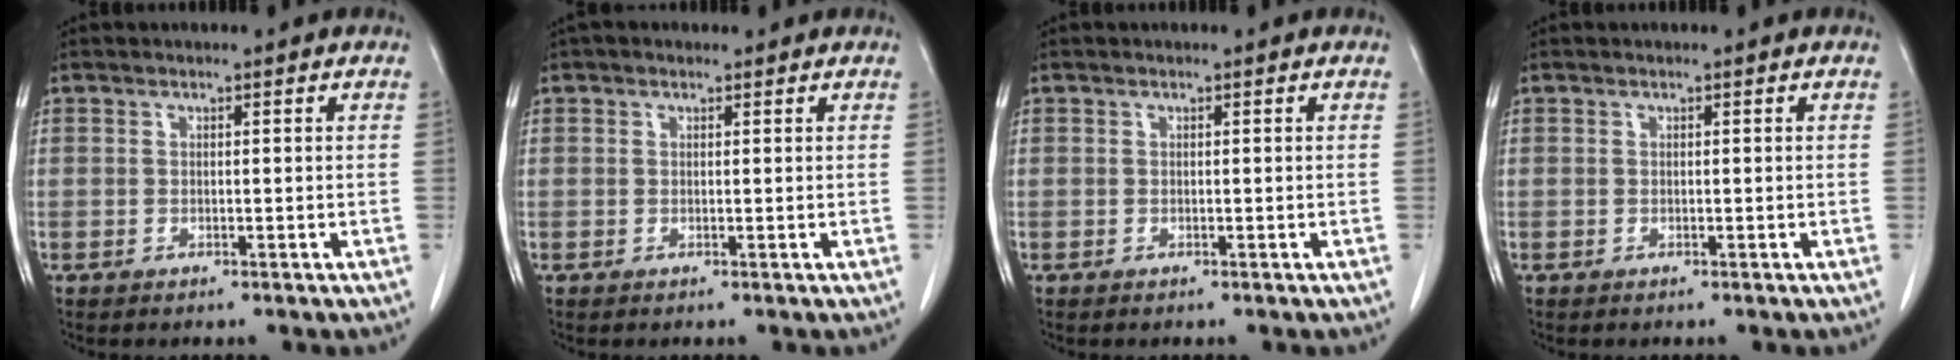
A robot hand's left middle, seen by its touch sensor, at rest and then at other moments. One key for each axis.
{"total": 1.0, "fx": 0.7, "fy": 0.6, "fz": 0.2, "tx": -0.008, "ty": 0.014, "tz": 0.009}
{"total": 0.0}
{"total": 0.0}